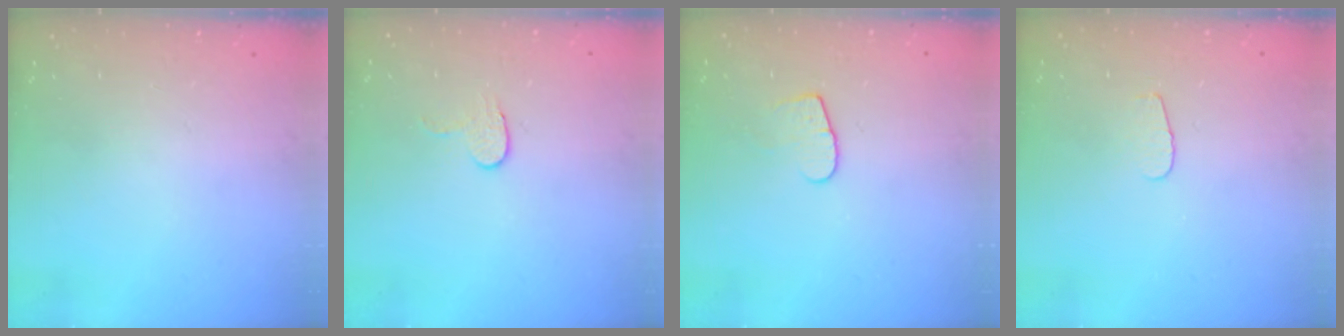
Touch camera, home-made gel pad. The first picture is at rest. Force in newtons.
{"total": 6.2, "press": 6.2, "slide": 0.5}
{"total": 7.3, "press": 7.3, "slide": 0.5}
{"total": 3.1, "press": 3.1, "slide": 0.3}